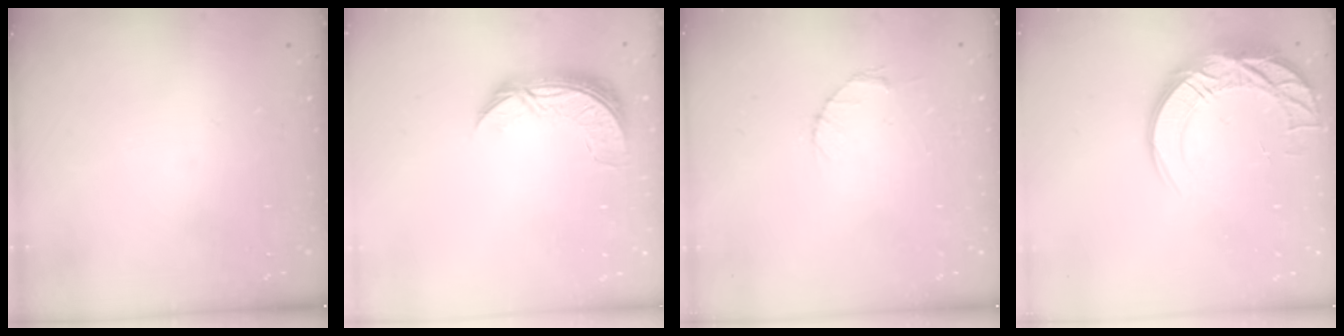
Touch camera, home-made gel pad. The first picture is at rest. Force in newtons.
{"total": 7.7, "press": 7.6, "slide": 0.7}
{"total": 2.7, "press": 2.7, "slide": 0.4}
{"total": 14.6, "press": 14.6, "slide": 1.0}